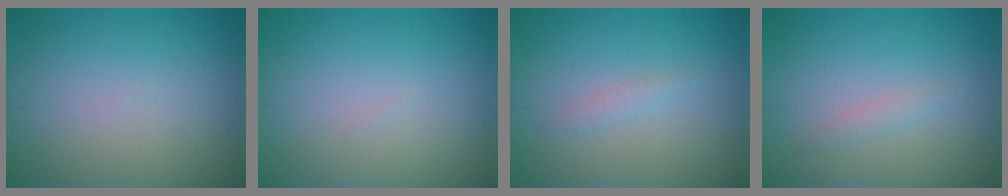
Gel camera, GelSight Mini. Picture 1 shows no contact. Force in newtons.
{"total": 0.0}
{"total": 1.0, "press": 1.0, "slide": 0.0}
{"total": 1.0, "press": 1.0, "slide": 0.1}